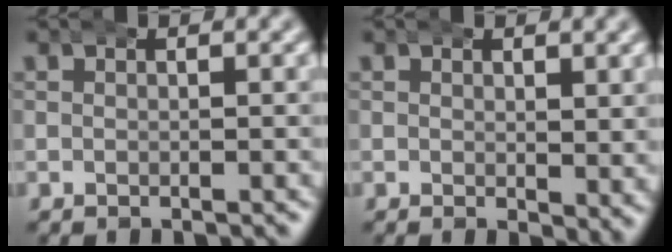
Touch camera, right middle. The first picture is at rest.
{"total": 1.2, "force": [0.5, 0.4, 1.0], "torque": [-0.004, -0.014, 0.013]}